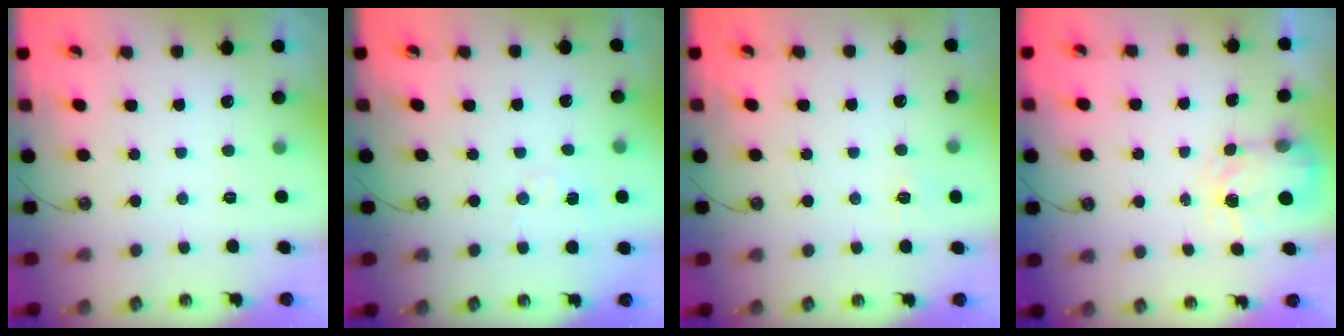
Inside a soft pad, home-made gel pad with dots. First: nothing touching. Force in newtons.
{"total": 5.1, "press": 5.1, "slide": 0.5}
{"total": 5.8, "press": 5.8, "slide": 0.6}
{"total": 3.7, "press": 3.6, "slide": 0.6}